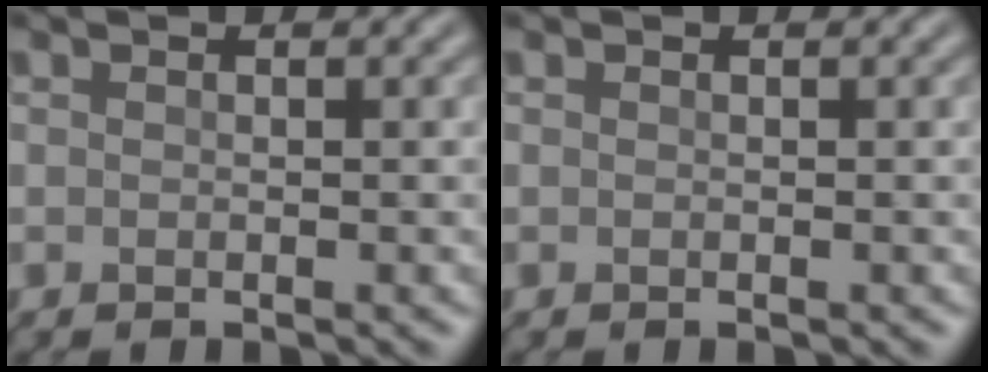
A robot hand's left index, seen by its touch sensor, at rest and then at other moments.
{"total": 0.0}